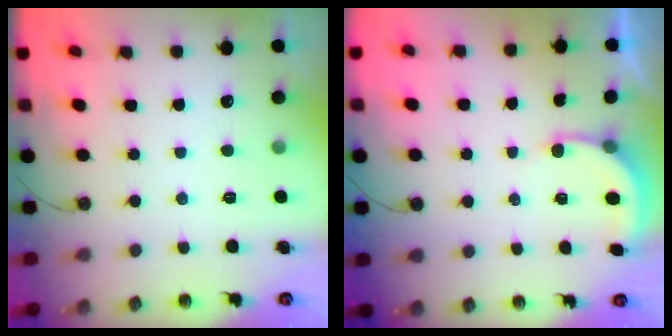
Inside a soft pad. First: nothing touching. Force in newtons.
{"total": 2.9, "press": 2.9, "slide": 0.2}